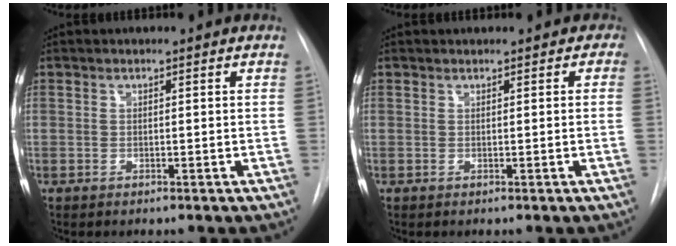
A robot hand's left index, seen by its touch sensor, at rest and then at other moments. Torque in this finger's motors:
{"motor_torque": [0.95, -1.19, -0.10, 0.00]}